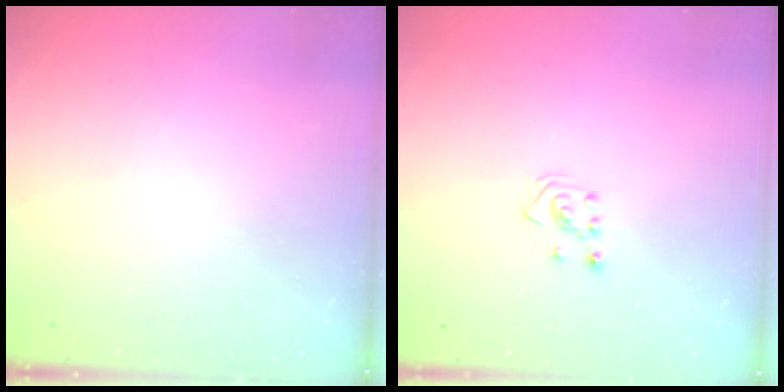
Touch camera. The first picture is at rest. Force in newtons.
{"total": 2.3, "press": 2.2, "slide": 0.7}